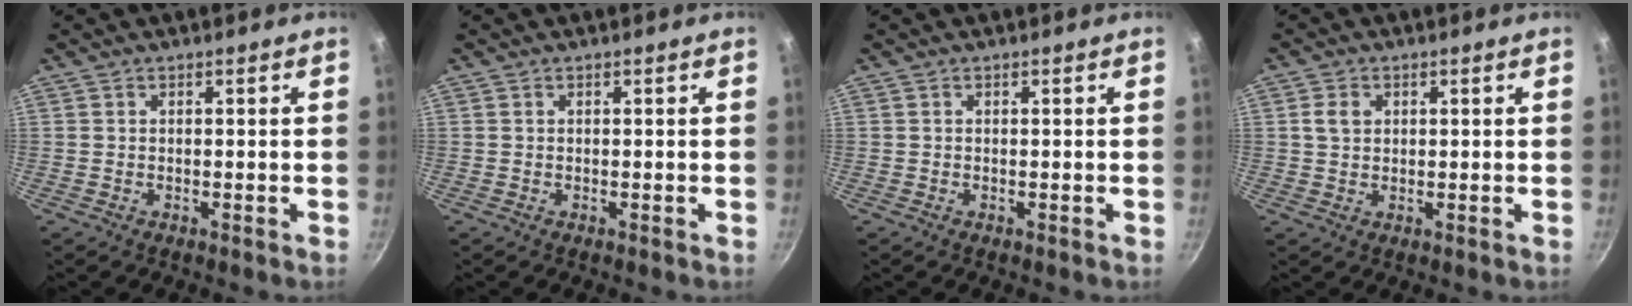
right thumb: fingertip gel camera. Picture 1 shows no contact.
{"total": 0.0}
{"total": 0.0}
{"total": 3.2, "force": [0.9, 2.5, 1.8], "torque": [-0.029, 0.002, 0.018]}